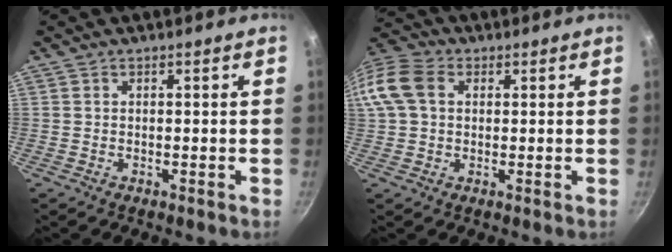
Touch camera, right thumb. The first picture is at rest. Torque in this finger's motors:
{"motor_torque": [-0.94, 1.12, 0.49, -0.47, 0.09]}